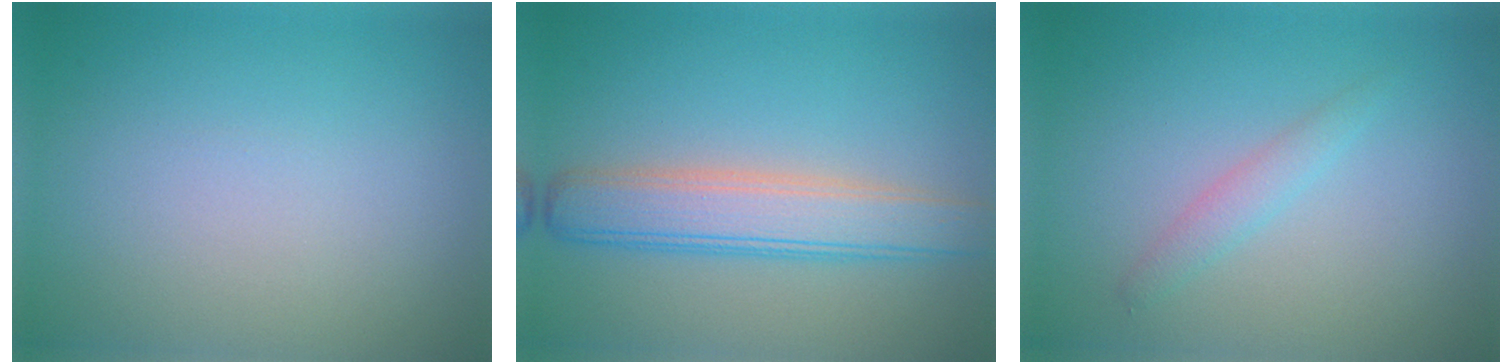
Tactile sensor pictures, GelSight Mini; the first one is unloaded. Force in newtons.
{"total": 5.0, "press": 5.0, "slide": 0.1}
{"total": 1.5, "press": 1.5, "slide": 0.1}